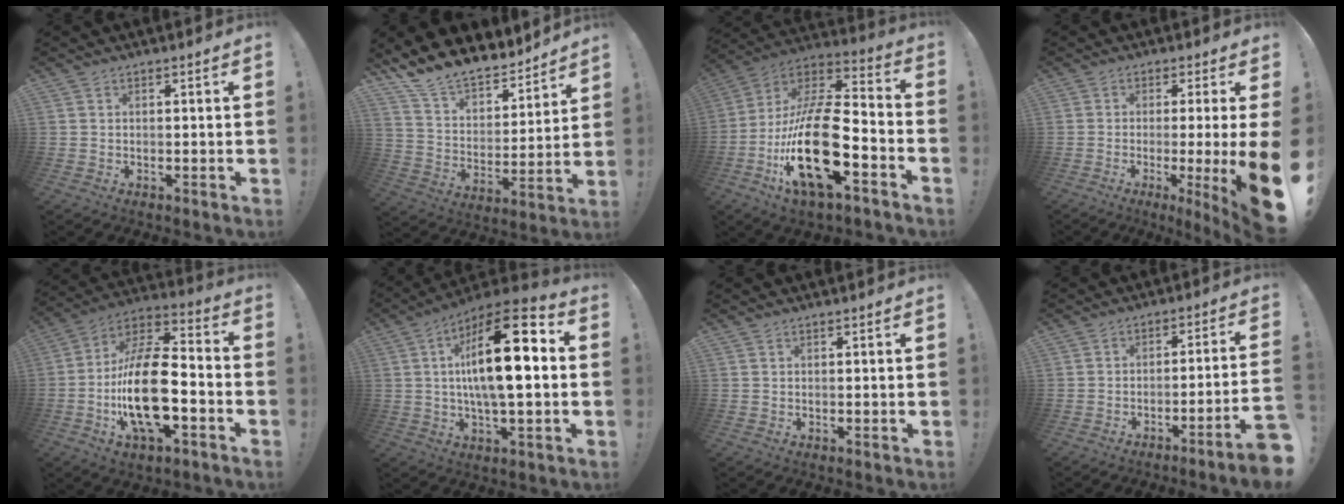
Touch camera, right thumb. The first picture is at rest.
{"total": 12.6, "force": [11.6, 4.1, 2.8], "torque": [-0.073, -0.101, 0.213]}
{"total": 26.1, "force": [-8.4, 10.1, 22.5], "torque": [-0.456, 0.035, -0.140]}
{"total": 11.4, "force": [-1.7, -0.1, 11.3], "torque": [-0.146, -0.017, -0.019]}
{"total": 22.4, "force": [-5.4, 10.1, 19.2], "torque": [-0.364, 0.027, -0.088]}
{"total": 20.6, "force": [2.2, 6.6, 19.4], "torque": [-0.317, -0.007, 0.023]}
{"total": 0.0}
{"total": 7.6, "force": [-4.6, -0.4, 6.0], "torque": [-0.098, 0.013, -0.079]}